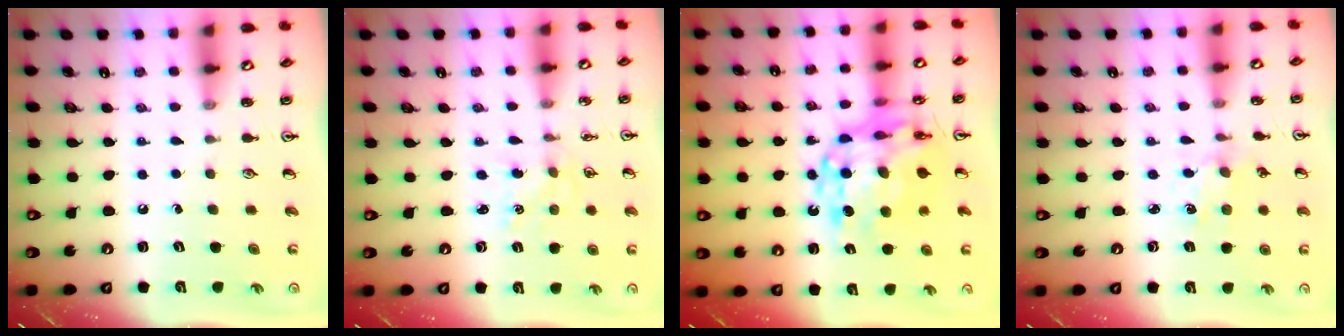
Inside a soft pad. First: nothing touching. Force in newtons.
{"total": 1.6, "press": 1.5, "slide": 0.2}
{"total": 16.6, "press": 16.5, "slide": 1.8}
{"total": 2.0, "press": 1.9, "slide": 0.4}